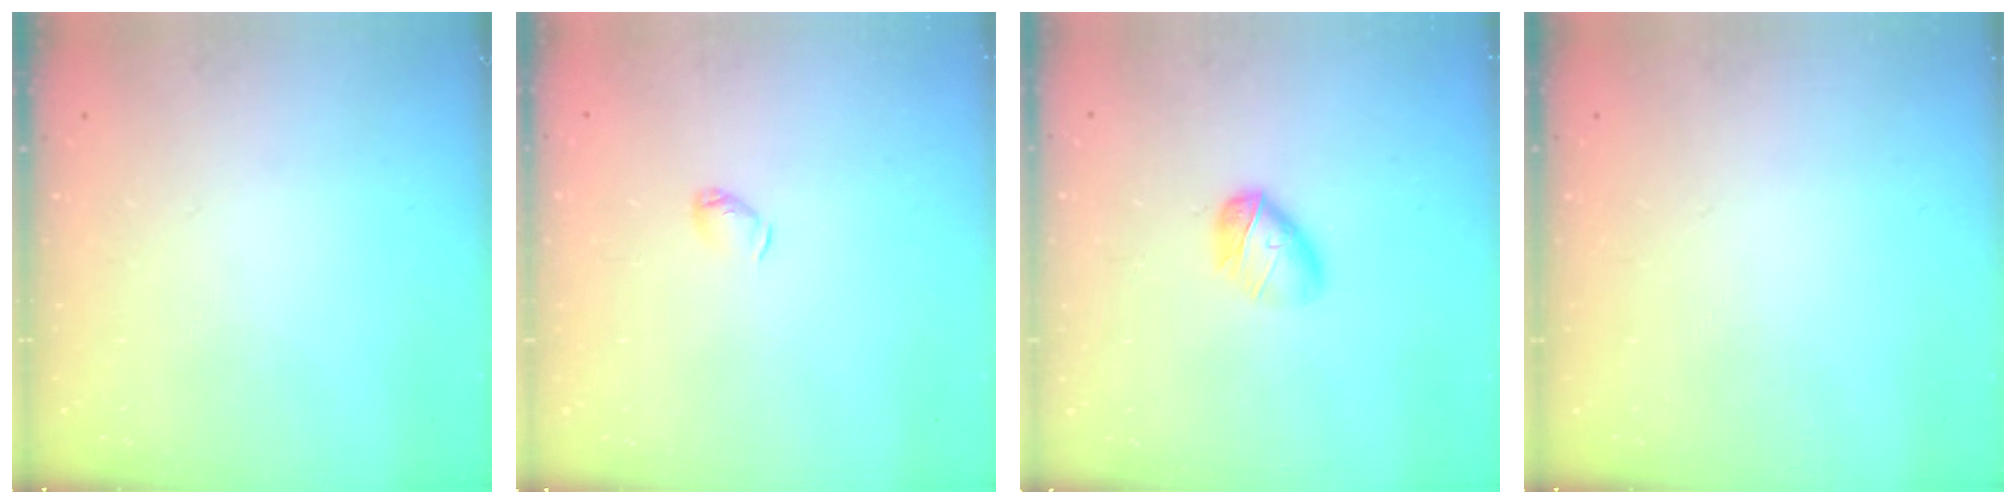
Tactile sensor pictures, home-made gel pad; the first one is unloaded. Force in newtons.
{"total": 2.5, "press": 2.5, "slide": 0.4}
{"total": 7.2, "press": 7.1, "slide": 1.1}
{"total": 0.0}